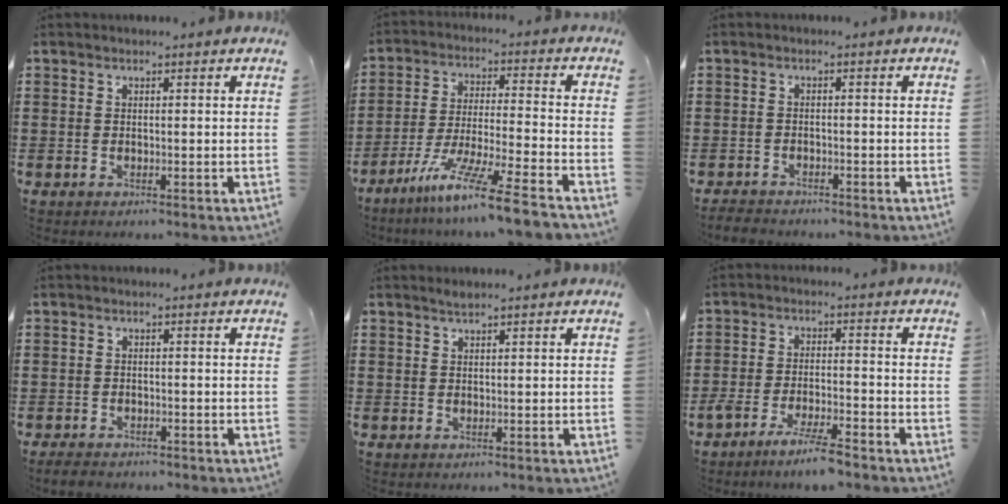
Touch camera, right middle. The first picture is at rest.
{"total": 10.7, "force": [-8.6, -0.9, 6.4], "torque": [-0.119, -0.004, -0.169]}
{"total": 2.1, "force": [-2.0, 0.5, 0.2], "torque": [-0.008, 0.000, -0.043]}
{"total": 1.6, "force": [-1.5, 0.5, 0.3], "torque": [-0.010, 0.002, -0.031]}
{"total": 0.8, "force": [0.8, 0.0, 0.3], "torque": [-0.006, -0.001, 0.015]}
{"total": 5.7, "force": [-4.7, 0.2, 3.2], "torque": [-0.064, -0.009, -0.088]}